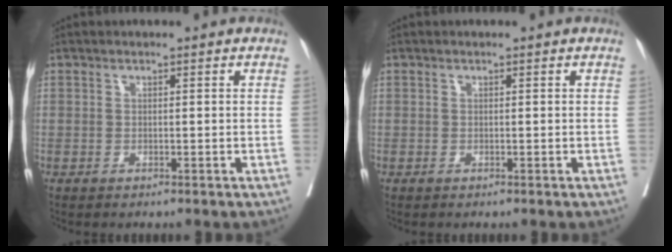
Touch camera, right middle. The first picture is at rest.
{"total": 0.0}